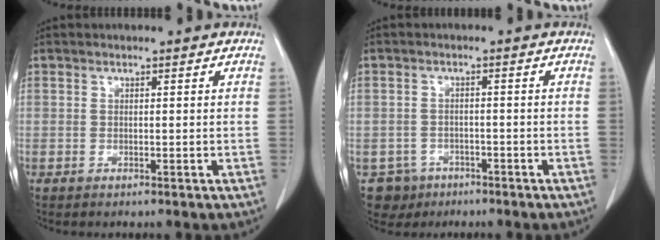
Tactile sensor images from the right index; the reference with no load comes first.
{"total": 4.8, "force": [-2.6, 4.0, -0.1], "torque": [0.009, 0.010, -0.040]}